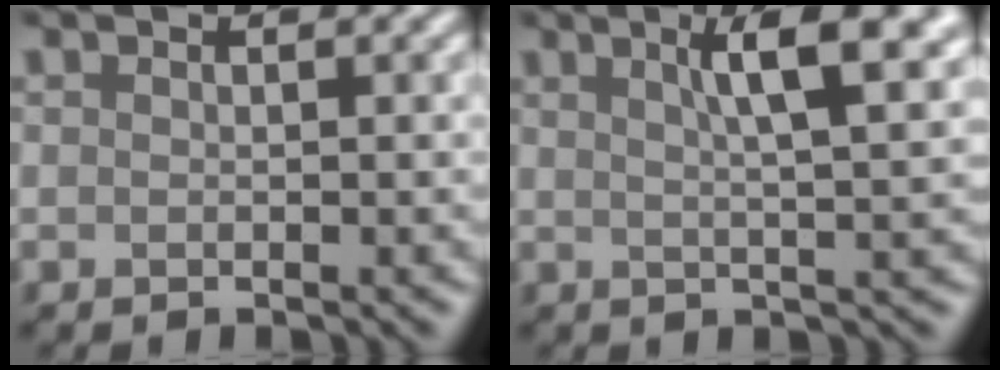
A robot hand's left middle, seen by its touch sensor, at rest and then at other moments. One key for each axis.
{"total": 6.1, "fx": 2.7, "fy": 1.2, "fz": 5.3, "tx": -0.060, "ty": 0.004, "tz": 0.035}